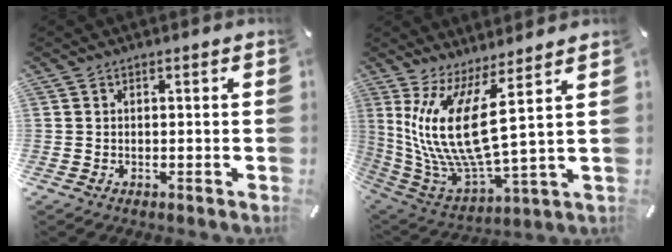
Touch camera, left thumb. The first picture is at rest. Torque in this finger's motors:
{"motor_torque": [2.39, 2.50, 1.46, -1.31, 0.53]}